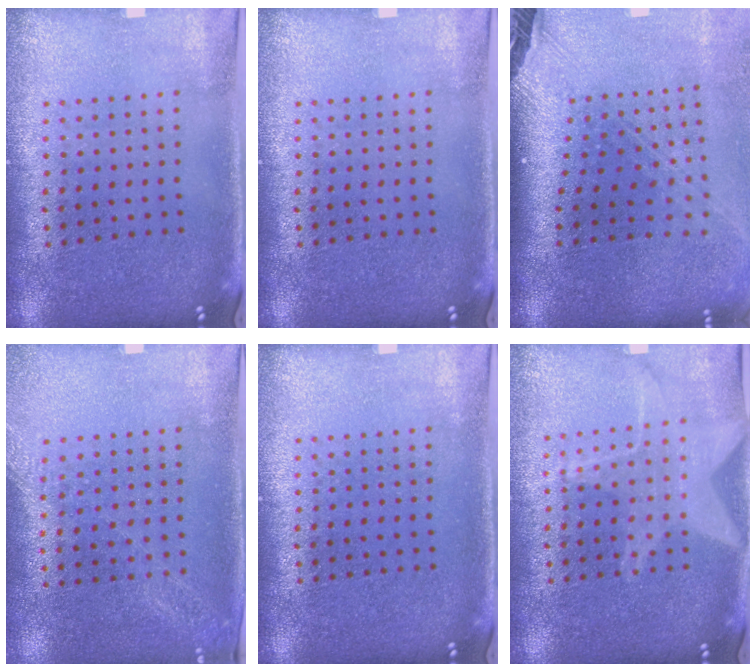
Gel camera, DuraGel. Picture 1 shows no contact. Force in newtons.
{"total": 0.0}
{"total": 2.9, "press": 2.1, "slide": 2.0}
{"total": 1.2, "press": 1.2, "slide": 0.4}
{"total": 0.0}
{"total": 1.5, "press": 1.5, "slide": 0.2}